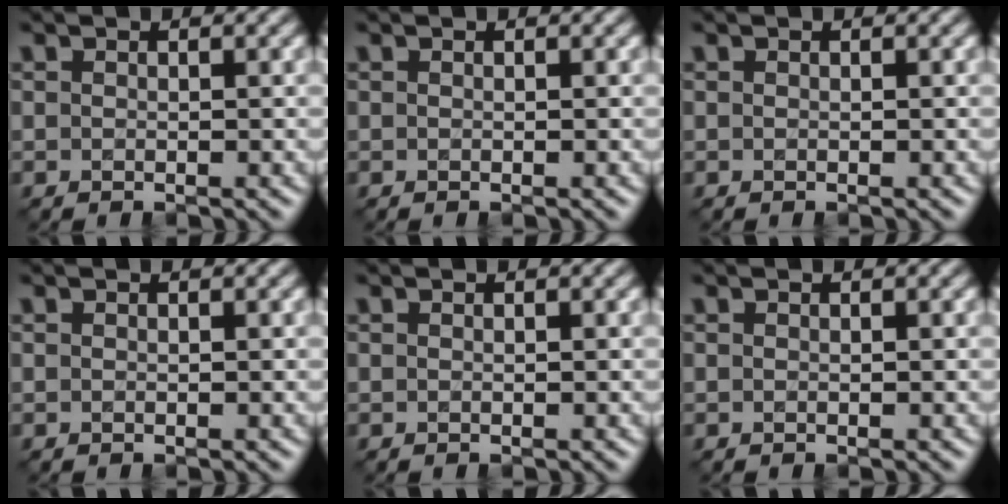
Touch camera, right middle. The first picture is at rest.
{"total": 0.0}
{"total": 0.0}
{"total": 0.0}
{"total": 0.0}
{"total": 0.0}